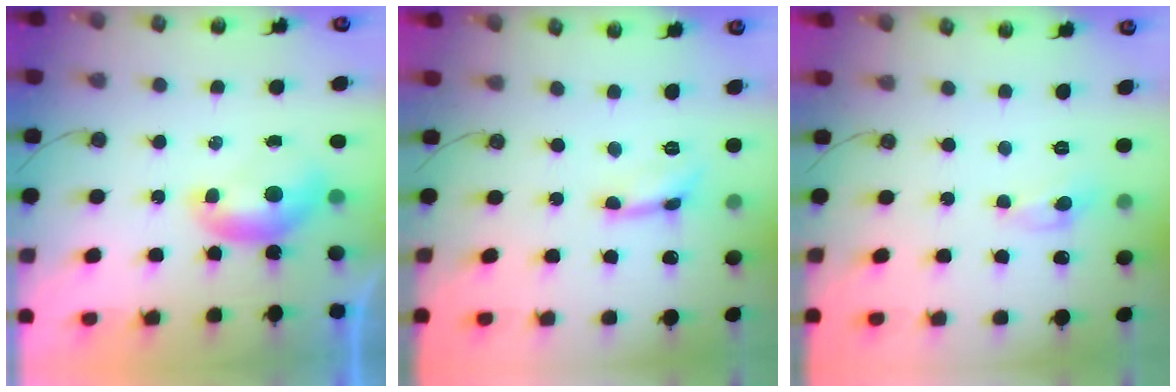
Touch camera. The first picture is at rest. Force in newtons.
{"total": 0.0}
{"total": 0.0}